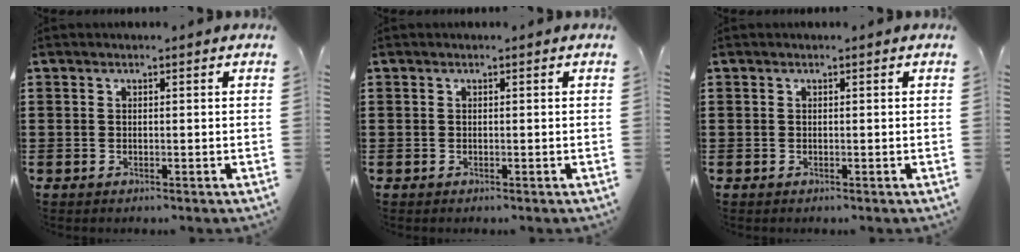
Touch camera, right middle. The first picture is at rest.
{"total": 0.0}
{"total": 0.0}